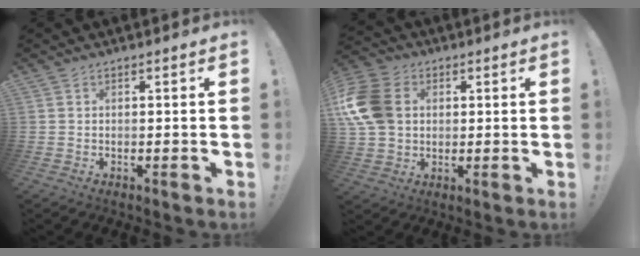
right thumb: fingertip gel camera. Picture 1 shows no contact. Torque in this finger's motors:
{"motor_torque": [1.52, 1.96, 0.18, 0.17, 0.43]}